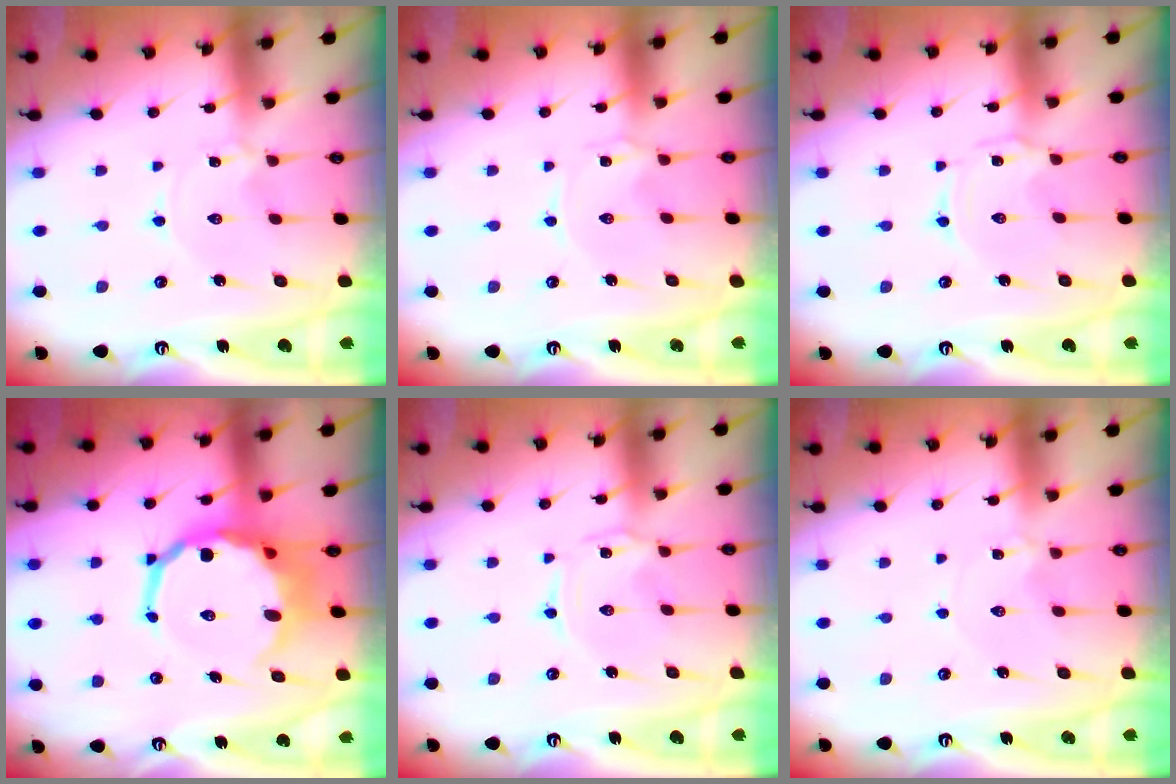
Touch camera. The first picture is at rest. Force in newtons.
{"total": 0.0}
{"total": 0.6, "press": 0.5, "slide": 0.4}
{"total": 12.5, "press": 12.1, "slide": 3.2}
{"total": 1.2, "press": 1.2, "slide": 0.2}
{"total": 0.9, "press": 0.9, "slide": 0.2}